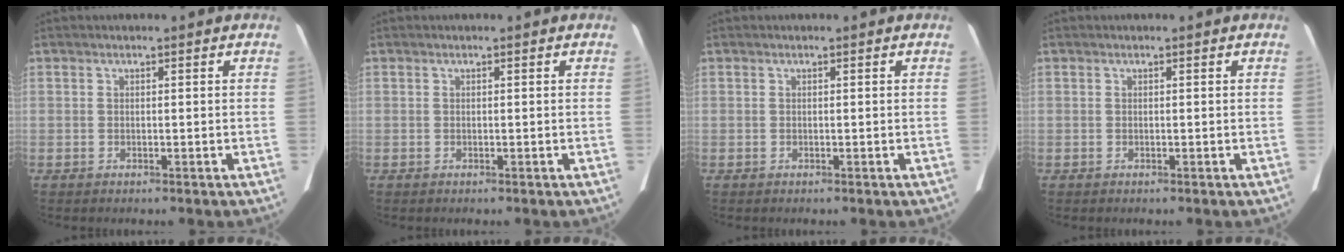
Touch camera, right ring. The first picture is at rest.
{"total": 0.0}
{"total": 0.0}
{"total": 0.0}